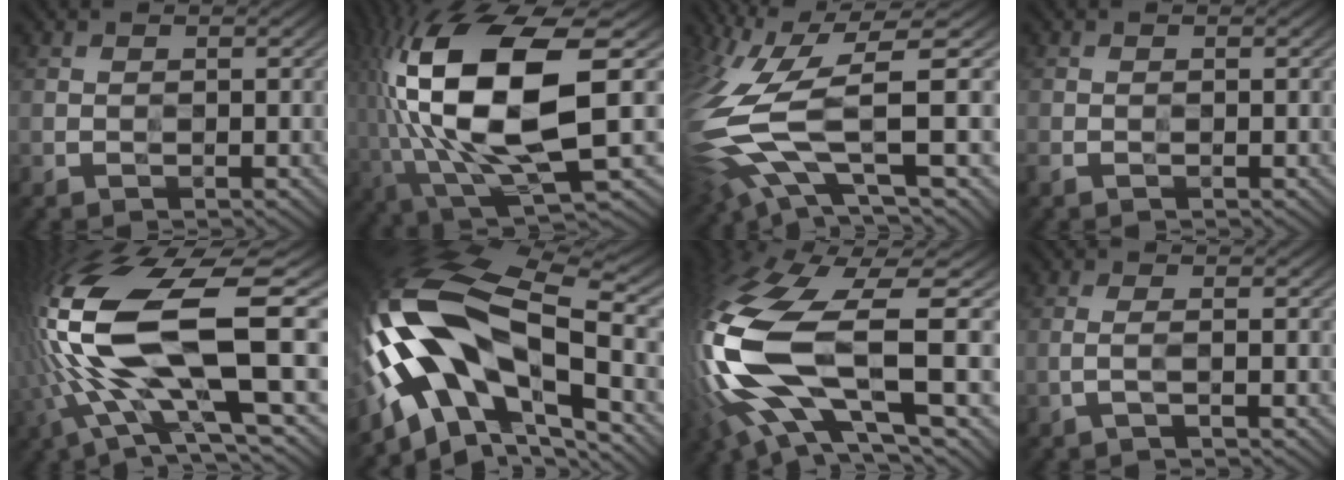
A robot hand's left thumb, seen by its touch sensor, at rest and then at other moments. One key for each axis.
{"total": 18.6, "fx": 1.2, "fy": 6.8, "fz": 17.2, "tx": -0.372, "ty": 0.004, "tz": 0.029}
{"total": 15.7, "fx": -2.0, "fy": 5.2, "fz": 14.7, "tx": -0.354, "ty": -0.010, "tz": -0.012}
{"total": 1.0, "fx": -0.7, "fy": 0.5, "fz": 0.4, "tx": -0.014, "ty": -0.003, "tz": -0.016}
{"total": 18.9, "fx": -0.8, "fy": 6.5, "fz": 17.7, "tx": -0.386, "ty": -0.007, "tz": -0.012}
{"total": 18.2, "fx": -4.5, "fy": 8.5, "fz": 15.5, "tx": -0.318, "ty": 0.017, "tz": -0.091}
{"total": 19.0, "fx": -2.1, "fy": 7.4, "fz": 17.4, "tx": -0.420, "ty": -0.041, "tz": -0.020}
{"total": 1.8, "fx": -0.4, "fy": 0.3, "fz": 1.7, "tx": -0.029, "ty": 0.008, "tz": -0.016}